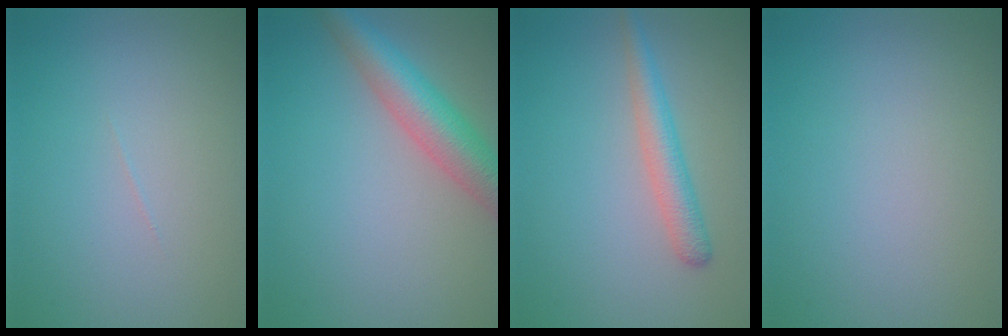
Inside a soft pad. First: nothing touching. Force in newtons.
{"total": 5.8, "press": 5.8, "slide": 0.2}
{"total": 2.8, "press": 2.7, "slide": 0.2}
{"total": 0.0}